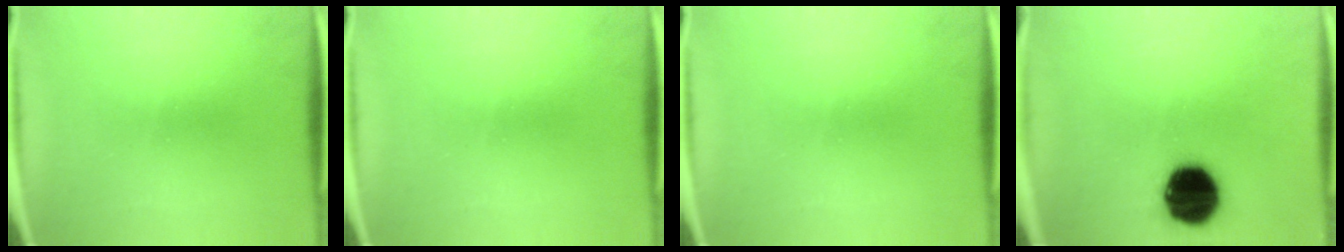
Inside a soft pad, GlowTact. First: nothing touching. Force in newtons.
{"total": 0.0}
{"total": 0.0}
{"total": 17.7}